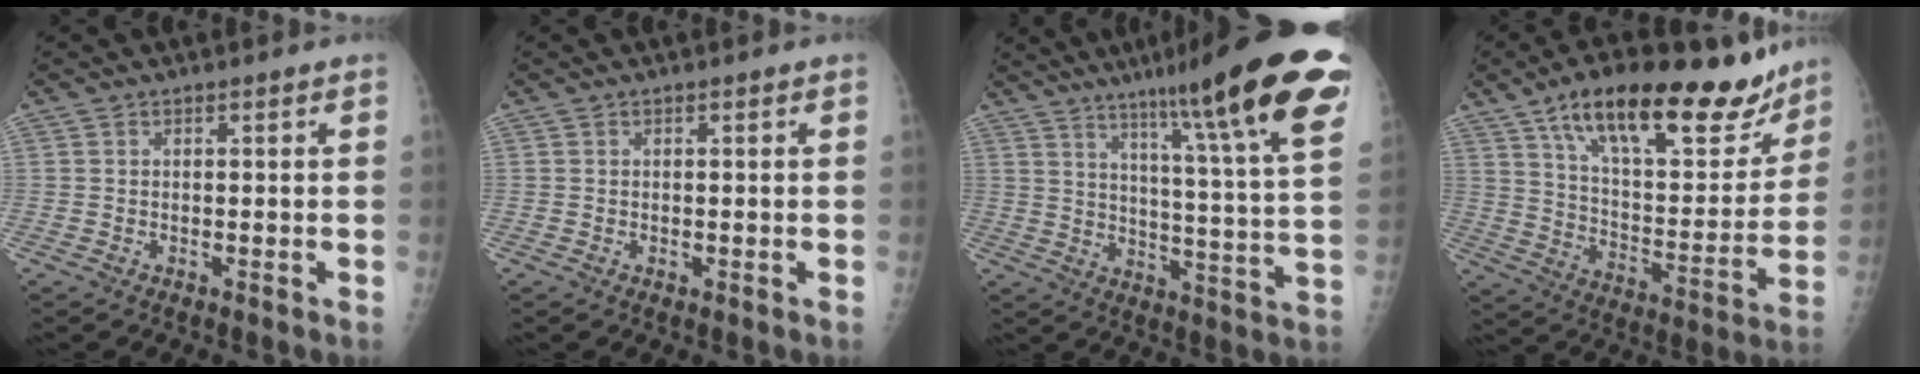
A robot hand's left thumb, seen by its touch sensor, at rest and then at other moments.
{"total": 0.5, "force": [-0.1, 0.4, 0.3], "torque": [-0.004, -0.001, -0.003]}
{"total": 24.5, "force": [15.2, 1.9, 19.1], "torque": [-0.261, -0.057, 0.212]}
{"total": 27.5, "force": [18.4, 10.1, 17.8], "torque": [-0.229, -0.052, 0.289]}